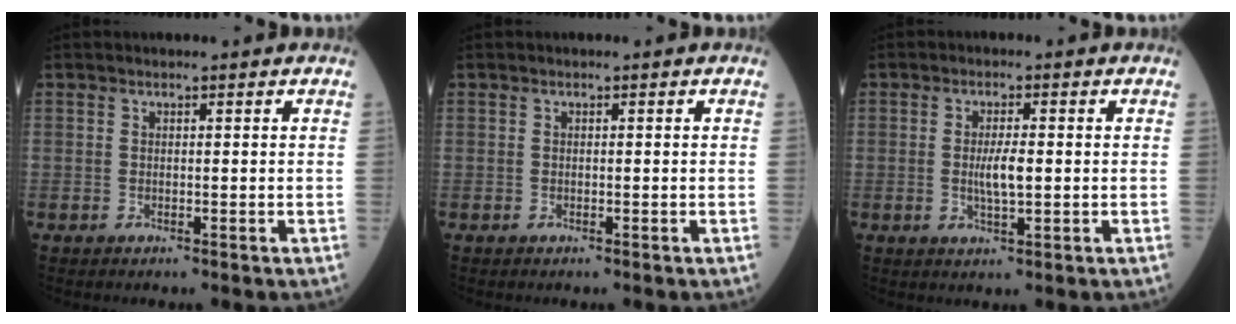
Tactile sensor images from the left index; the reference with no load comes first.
{"total": 0.0}
{"total": 3.6, "force": [-0.3, 0.6, 3.5], "torque": [-0.068, -0.007, -0.006]}